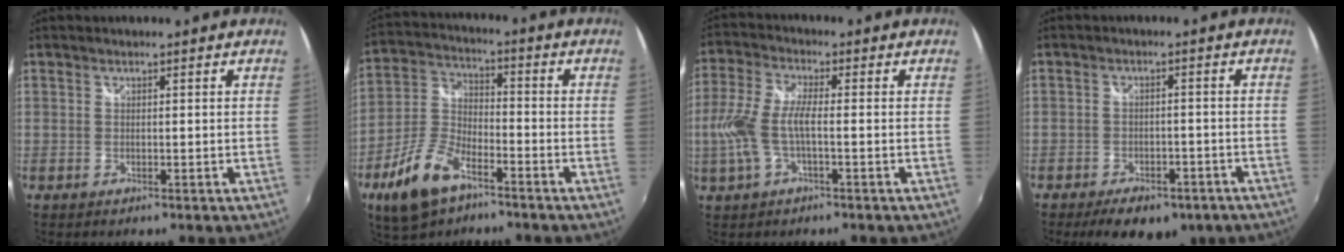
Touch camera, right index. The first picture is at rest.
{"total": 12.9, "force": [-7.8, 6.1, 8.4], "torque": [-0.190, -0.004, -0.149]}
{"total": 9.1, "force": [-1.8, 2.7, 8.5], "torque": [-0.190, -0.001, -0.033]}
{"total": 10.3, "force": [-7.2, 5.4, 5.0], "torque": [-0.110, 0.004, -0.089]}